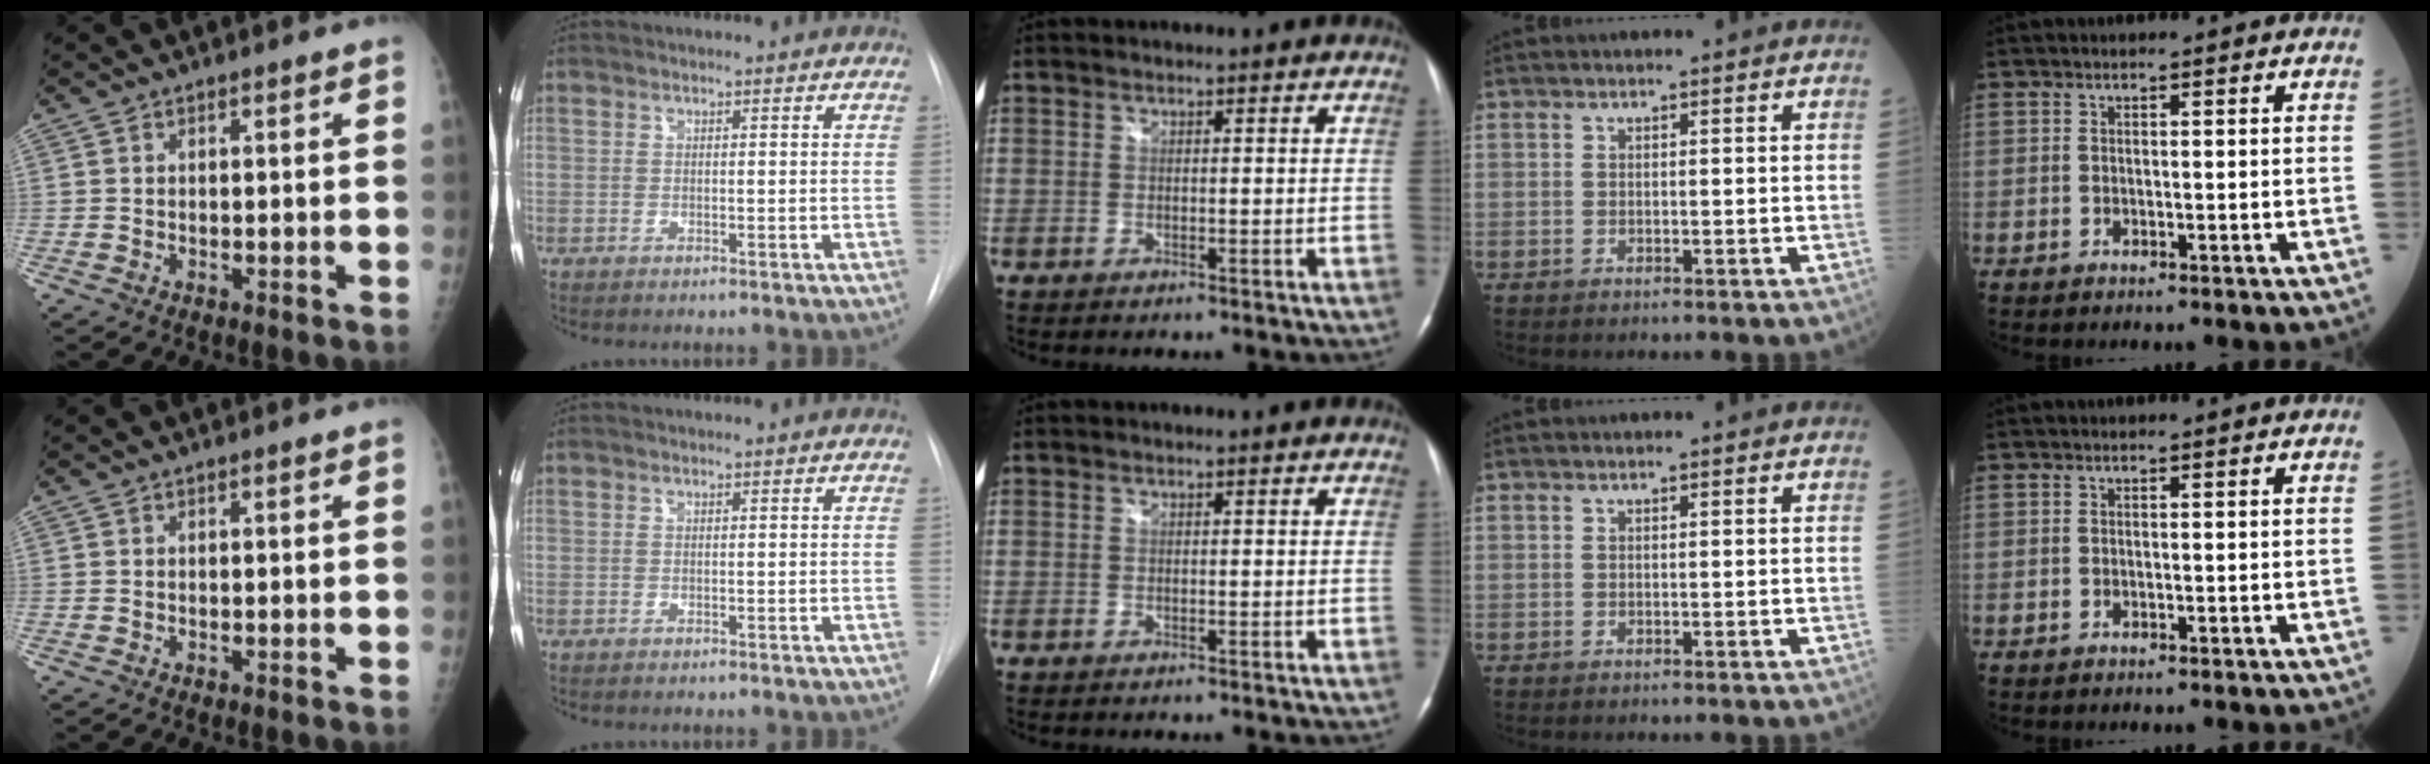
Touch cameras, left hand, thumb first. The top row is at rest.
{}